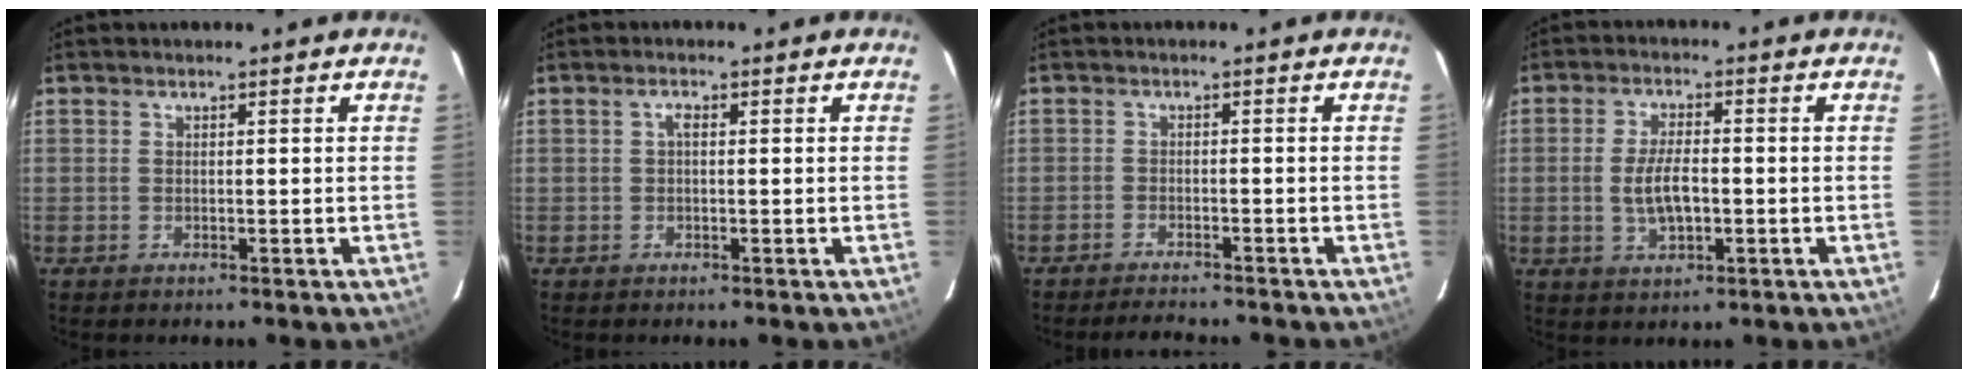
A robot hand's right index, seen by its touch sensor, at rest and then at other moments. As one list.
[{"total": 1.2, "force": [0.1, 0.6, 1.0], "torque": [-0.020, 0.006, -0.001]}, {"total": 6.6, "force": [-6.1, 1.0, 2.3], "torque": [-0.060, -0.009, -0.092]}, {"total": 6.6, "force": [-0.9, 3.0, 5.8], "torque": [-0.115, -0.001, -0.013]}]